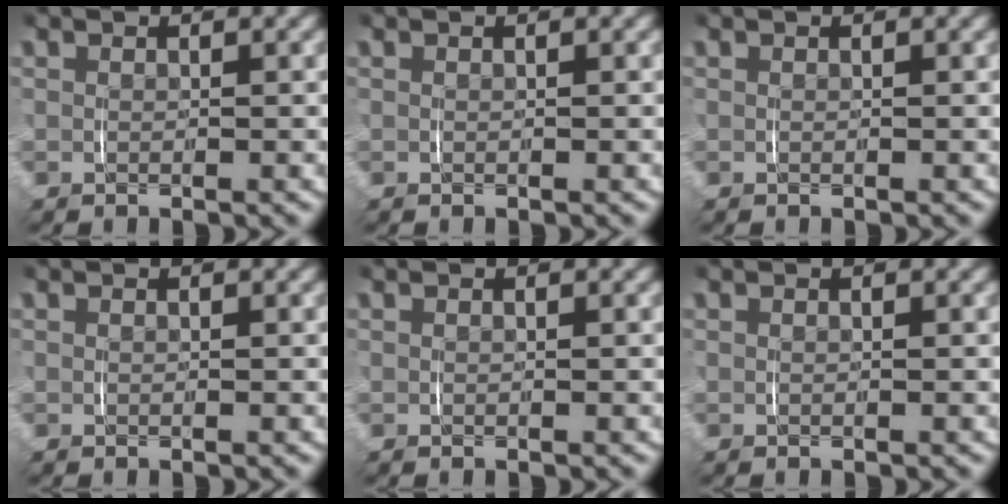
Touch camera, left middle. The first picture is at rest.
{"total": 0.0}
{"total": 0.0}
{"total": 0.0}
{"total": 0.0}
{"total": 0.0}